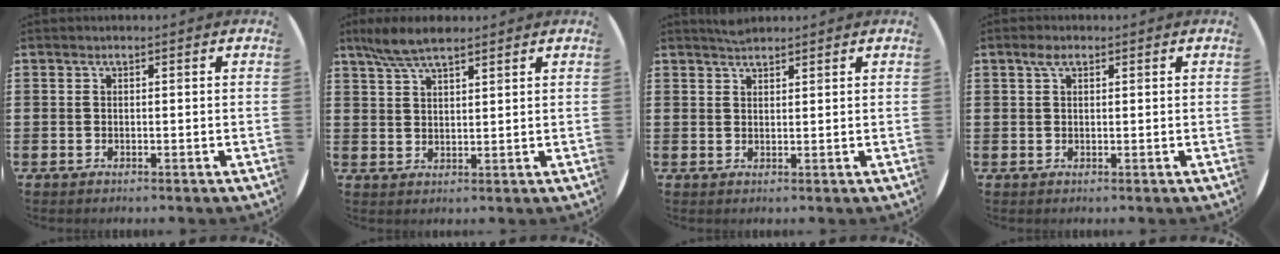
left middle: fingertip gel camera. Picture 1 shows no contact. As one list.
[{"total": 5.5, "force": [4.6, 1.2, 2.9], "torque": [-0.067, -0.004, 0.085]}, {"total": 1.8, "force": [1.8, 0.3, 0.3], "torque": [-0.009, 0.003, 0.033]}, {"total": 1.8, "force": [1.0, 0.9, 1.2], "torque": [-0.019, 0.002, 0.016]}]